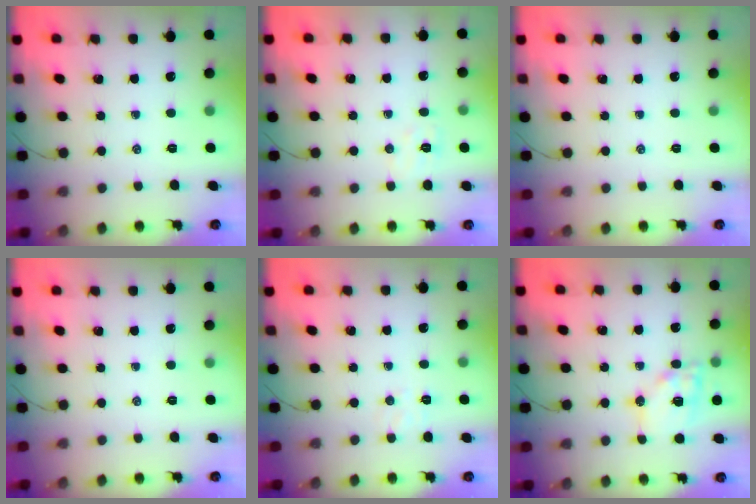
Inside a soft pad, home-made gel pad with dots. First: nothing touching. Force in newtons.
{"total": 5.4, "press": 5.2, "slide": 1.3}
{"total": 0.0}
{"total": 0.0}
{"total": 3.7, "press": 3.6, "slide": 0.9}
{"total": 14.6, "press": 14.4, "slide": 2.3}